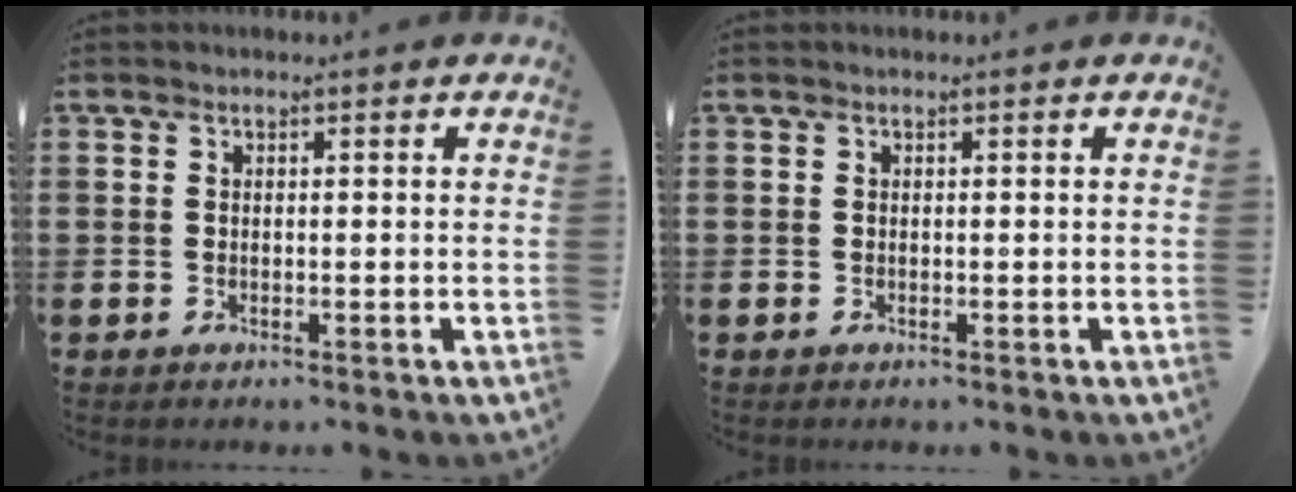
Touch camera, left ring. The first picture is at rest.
{"total": 0.0}